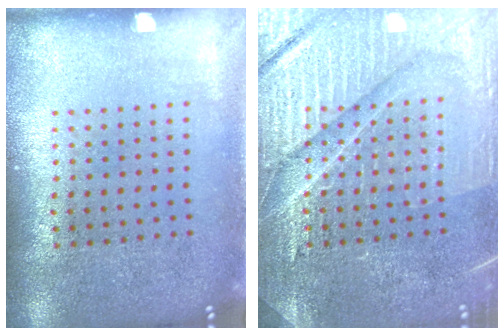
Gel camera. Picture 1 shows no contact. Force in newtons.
{"total": 4.3, "press": 4.2, "slide": 0.6}